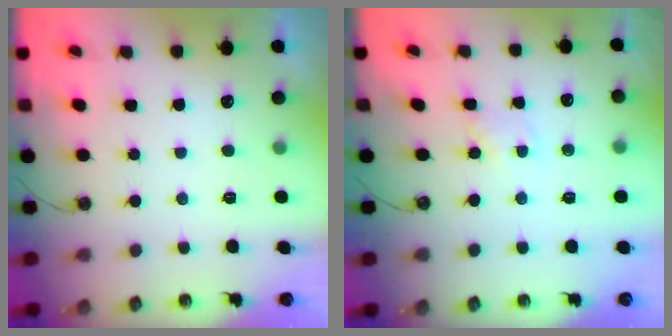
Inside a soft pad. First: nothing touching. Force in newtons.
{"total": 2.7, "press": 2.7, "slide": 0.2}